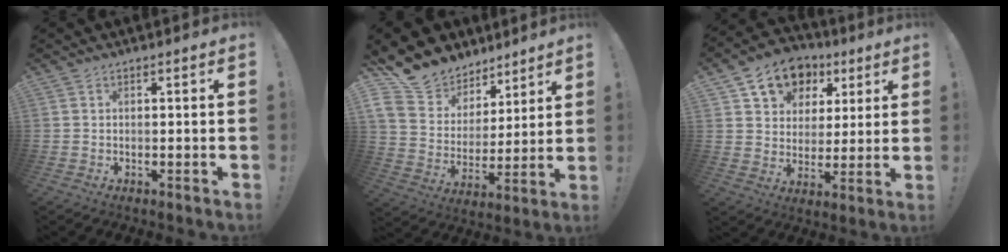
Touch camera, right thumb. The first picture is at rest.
{"total": 14.0, "force": [10.3, 9.0, 3.0], "torque": [-0.060, -0.078, 0.205]}
{"total": 13.0, "force": [7.0, 9.7, 5.1], "torque": [-0.072, -0.036, 0.130]}